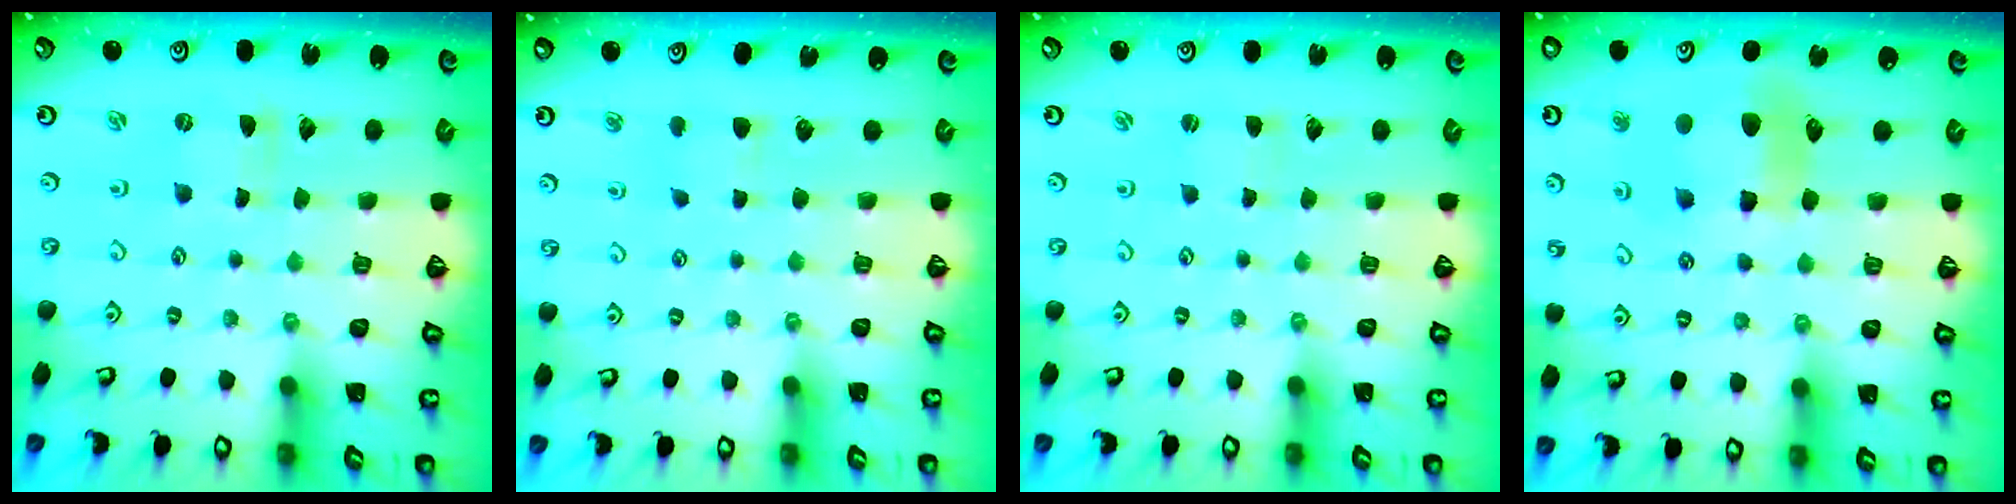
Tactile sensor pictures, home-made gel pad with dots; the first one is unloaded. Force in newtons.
{"total": 3.4, "press": 3.4, "slide": 0.6}
{"total": 1.7, "press": 1.7, "slide": 0.2}
{"total": 9.7, "press": 9.6, "slide": 1.3}